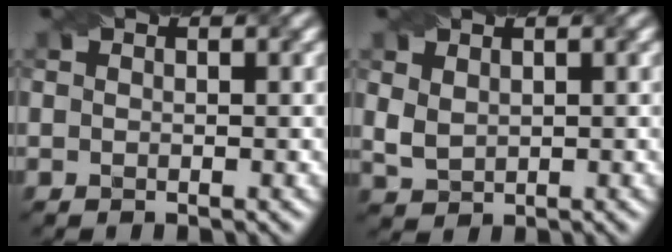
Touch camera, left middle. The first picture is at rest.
{"total": 2.1, "force": [0.9, 1.5, 1.2], "torque": [-0.032, 0.001, 0.025]}